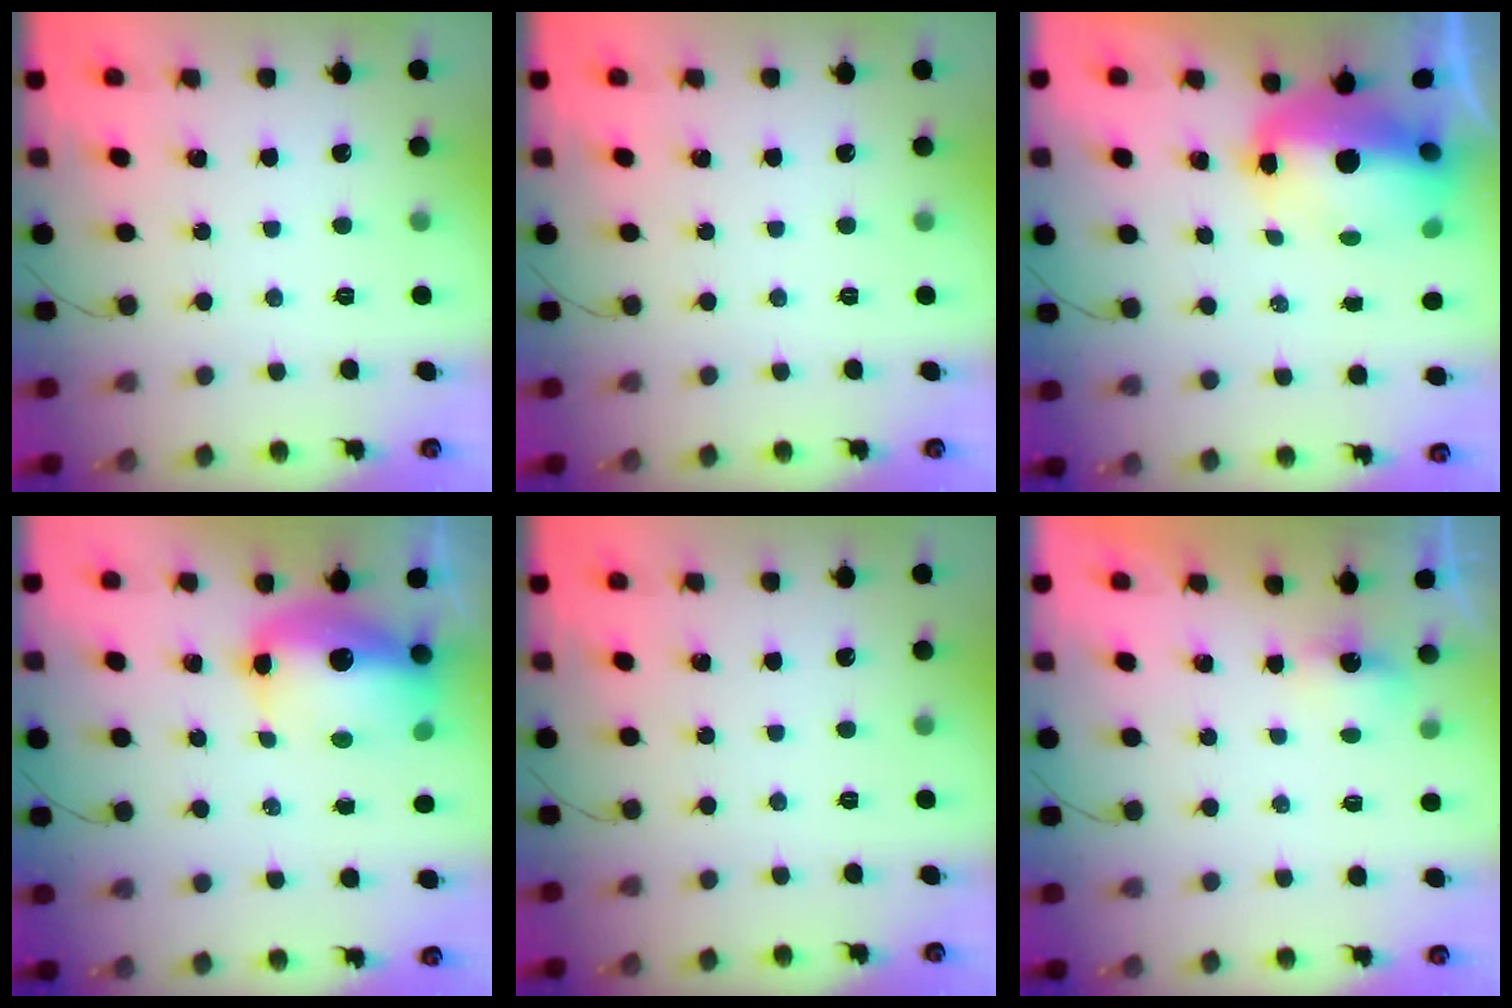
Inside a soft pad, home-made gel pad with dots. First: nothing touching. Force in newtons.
{"total": 0.0}
{"total": 10.8, "press": 10.3, "slide": 3.4}
{"total": 14.7, "press": 14.3, "slide": 3.2}
{"total": 0.0}
{"total": 2.7, "press": 2.7, "slide": 0.7}